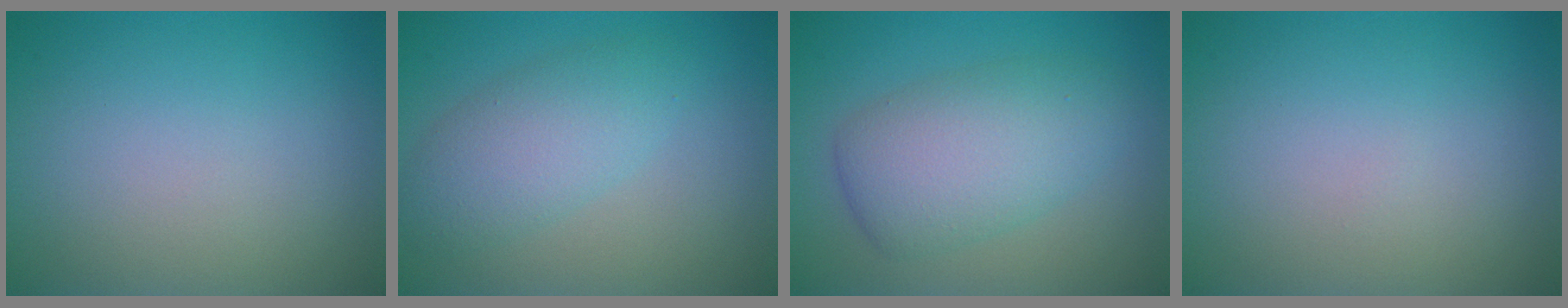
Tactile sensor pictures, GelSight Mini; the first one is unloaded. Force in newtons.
{"total": 4.0, "press": 4.0, "slide": 0.1}
{"total": 5.8, "press": 5.8, "slide": 0.1}
{"total": 0.0}